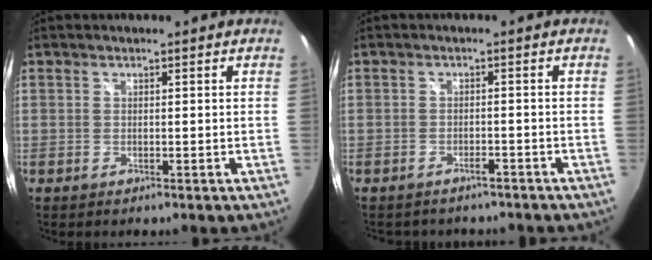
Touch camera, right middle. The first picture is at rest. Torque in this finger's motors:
{"motor_torque": [1.07, -1.07, 0.04, 0.04]}